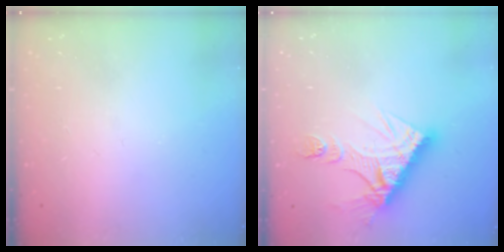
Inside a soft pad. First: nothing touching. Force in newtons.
{"total": 13.5, "press": 13.4, "slide": 1.2}